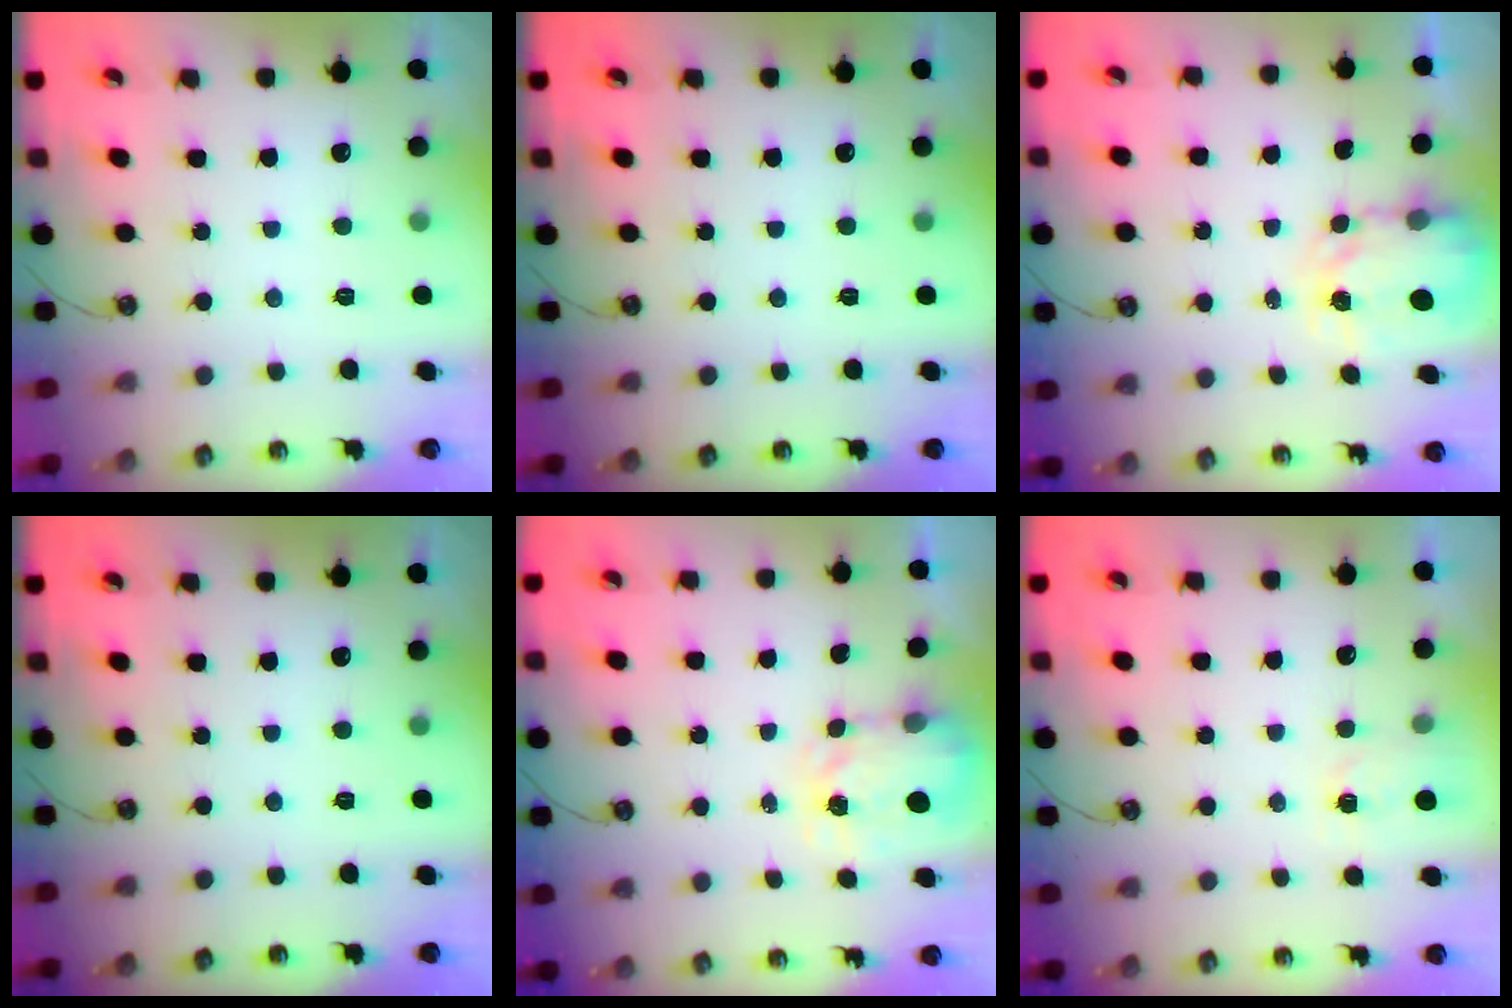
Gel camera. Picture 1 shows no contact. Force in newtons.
{"total": 0.0}
{"total": 3.9, "press": 3.9, "slide": 0.3}
{"total": 0.0}
{"total": 3.7, "press": 3.7, "slide": 0.5}
{"total": 1.3, "press": 1.2, "slide": 0.2}